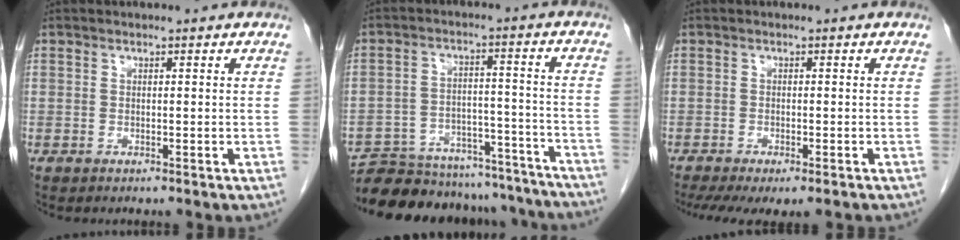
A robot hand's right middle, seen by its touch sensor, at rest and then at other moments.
{"total": 21.8, "force": [-20.2, 6.1, 5.5], "torque": [-0.081, 0.020, -0.272]}
{"total": 10.3, "force": [-8.0, 2.8, 5.8], "torque": [-0.094, -0.010, -0.112]}